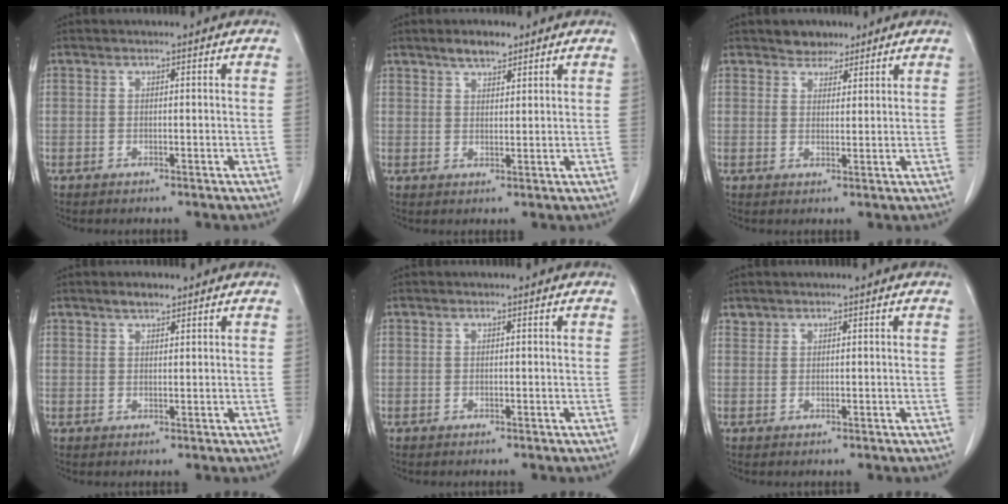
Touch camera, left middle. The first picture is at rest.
{"total": 3.4, "force": [2.7, 1.0, 1.8], "torque": [-0.035, 0.002, 0.046]}
{"total": 3.1, "force": [2.6, 1.7, 0.5], "torque": [-0.009, 0.003, 0.041]}
{"total": 2.0, "force": [1.7, 0.5, 1.0], "torque": [-0.023, 0.002, 0.030]}
{"total": 0.0}
{"total": 0.8, "force": [0.7, 0.3, -0.1], "torque": [0.002, 0.003, 0.014]}